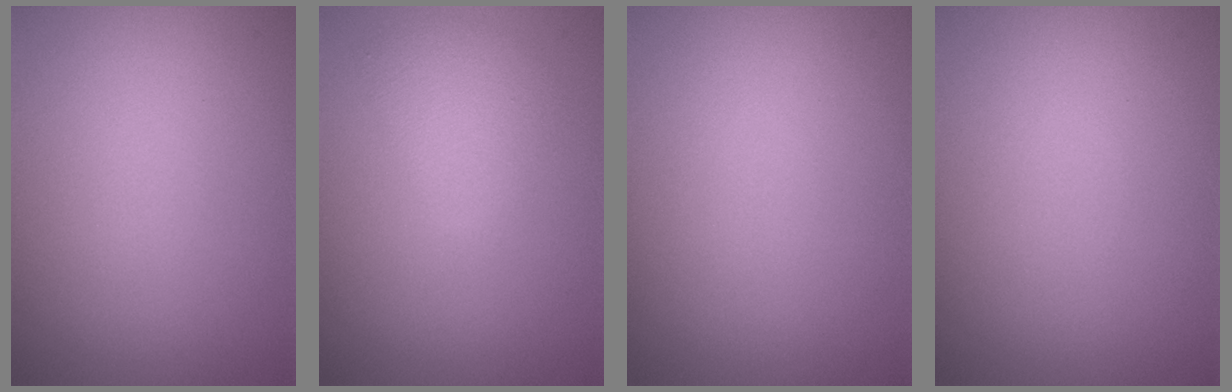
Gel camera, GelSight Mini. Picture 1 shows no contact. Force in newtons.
{"total": 2.3, "press": 2.3, "slide": 0.0}
{"total": 0.0}
{"total": 0.0}